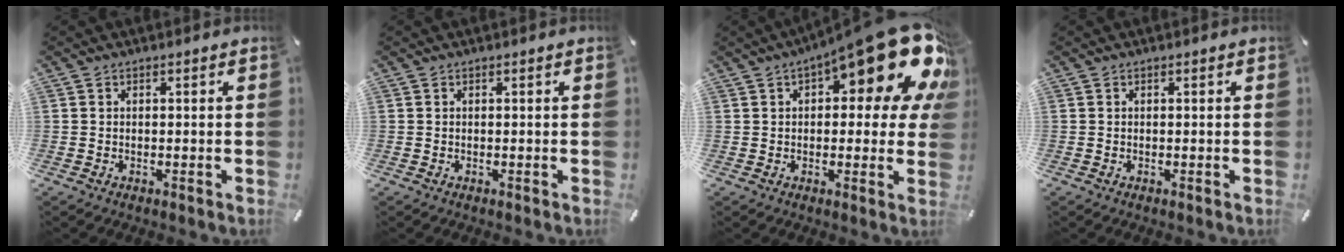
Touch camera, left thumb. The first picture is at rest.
{"total": 0.0}
{"total": 20.6, "force": [9.8, 7.4, 16.6], "torque": [-0.219, -0.064, 0.158]}
{"total": 0.0}